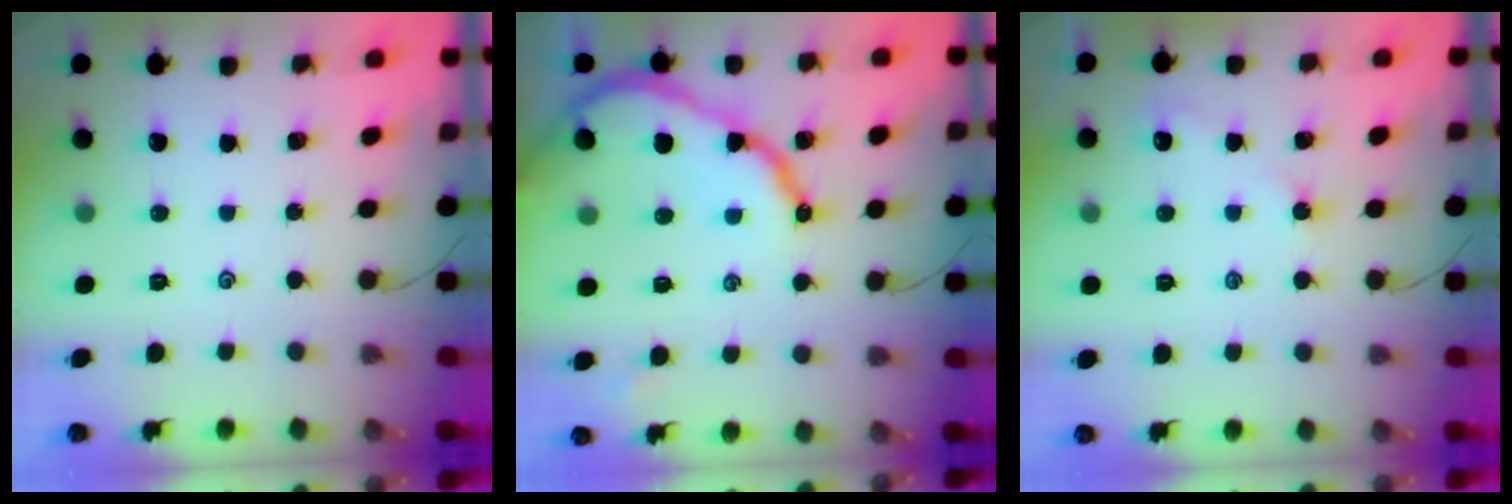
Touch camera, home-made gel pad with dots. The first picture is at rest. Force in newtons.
{"total": 11.9, "press": 11.8, "slide": 1.3}
{"total": 3.1, "press": 3.1, "slide": 0.6}